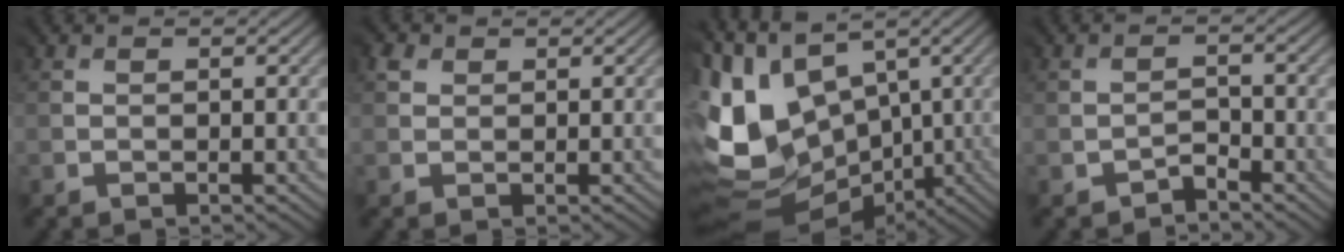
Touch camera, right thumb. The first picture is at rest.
{"total": 1.5, "force": [1.0, 1.0, -0.6], "torque": [0.003, -0.002, 0.015]}
{"total": 13.4, "force": [0.5, 9.9, 9.1], "torque": [-0.236, -0.010, 0.021]}
{"total": 2.1, "force": [-1.7, -0.5, -1.2], "torque": [0.018, 0.003, -0.033]}